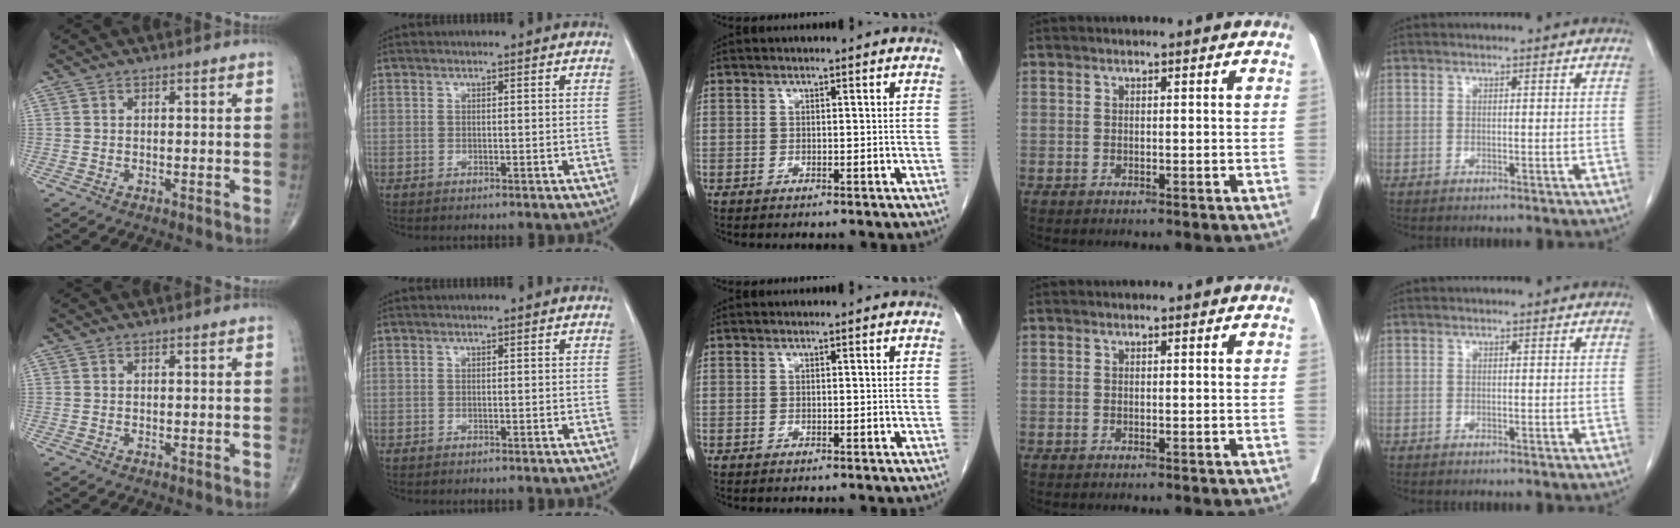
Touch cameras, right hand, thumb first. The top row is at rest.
{}